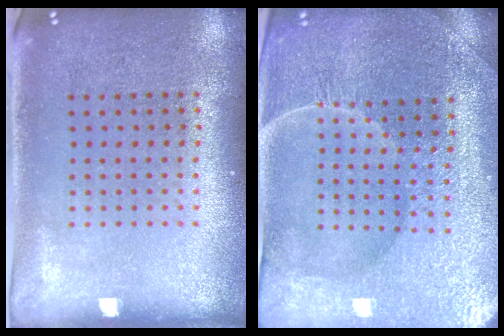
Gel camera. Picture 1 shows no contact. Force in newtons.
{"total": 4.7, "press": 4.5, "slide": 1.4}